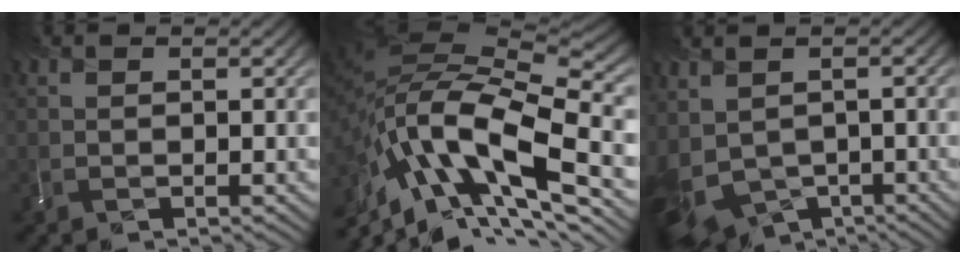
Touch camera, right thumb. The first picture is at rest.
{"total": 17.5, "force": [-6.8, 7.4, 14.4], "torque": [-0.297, 0.001, -0.133]}
{"total": 9.0, "force": [-1.8, 6.4, 6.1], "torque": [-0.148, -0.044, -0.005]}